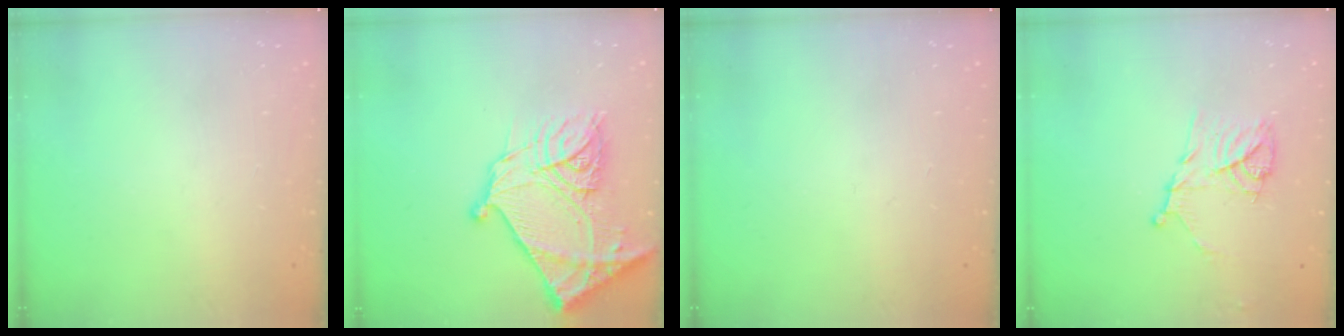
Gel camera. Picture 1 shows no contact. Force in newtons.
{"total": 25.3, "press": 25.1, "slide": 2.8}
{"total": 0.0}
{"total": 11.8, "press": 11.8, "slide": 0.5}